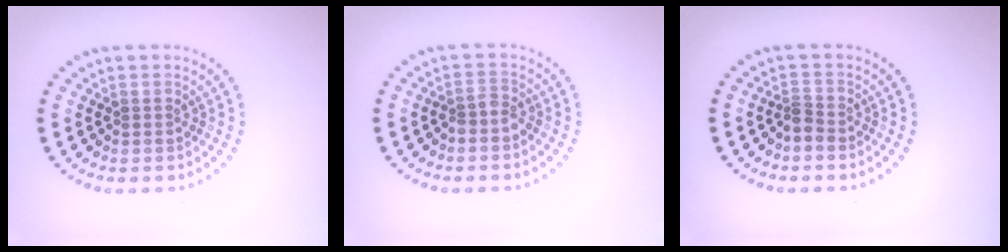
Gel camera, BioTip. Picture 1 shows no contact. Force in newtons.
{"total": 1.5, "press": 1.1, "slide": 1.0}
{"total": 1.7, "press": 1.2, "slide": 1.1}